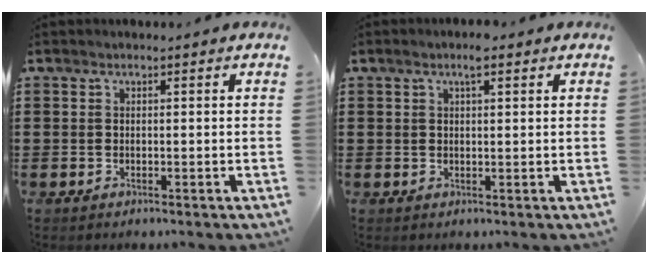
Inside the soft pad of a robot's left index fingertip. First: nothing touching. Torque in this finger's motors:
{"motor_torque": [0.60, -0.49, 0.32, 0.07]}